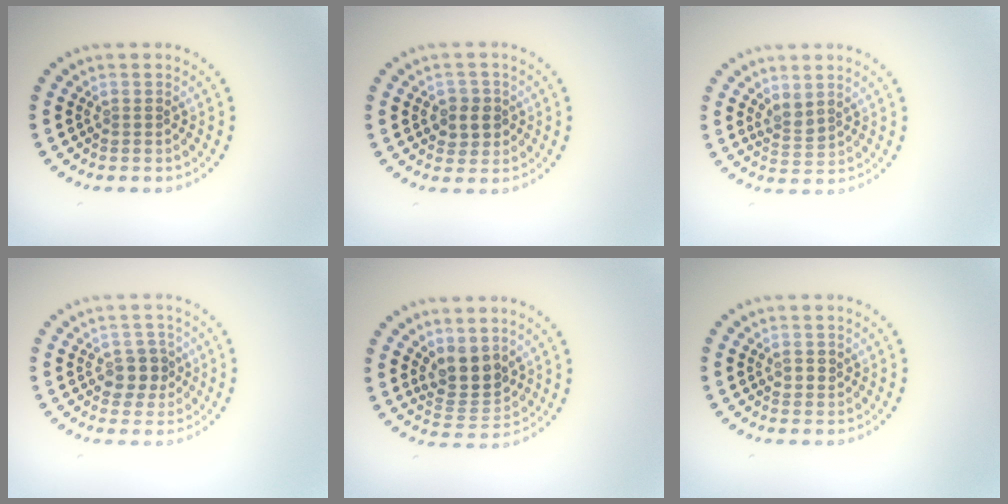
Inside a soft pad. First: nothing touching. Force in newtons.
{"total": 2.5, "press": 2.3, "slide": 0.9}
{"total": 1.6, "press": 1.3, "slide": 0.9}
{"total": 2.7, "press": 2.5, "slide": 1.0}
{"total": 3.7, "press": 3.2, "slide": 1.7}
{"total": 1.2, "press": 1.2, "slide": 0.3}